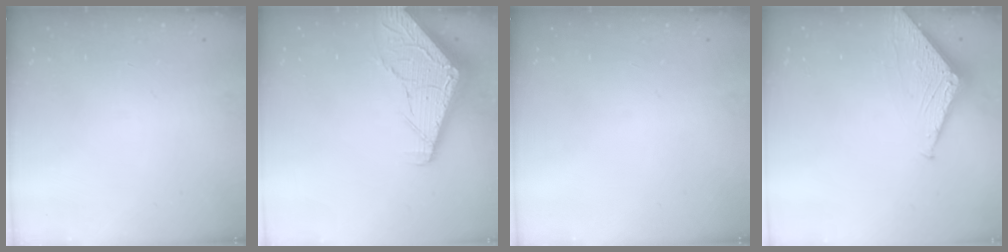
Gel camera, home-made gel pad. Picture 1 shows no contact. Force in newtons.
{"total": 6.5, "press": 6.5, "slide": 0.7}
{"total": 0.0}
{"total": 3.8, "press": 3.8, "slide": 0.5}